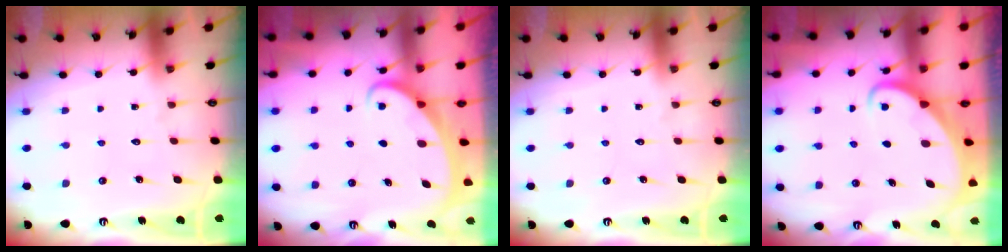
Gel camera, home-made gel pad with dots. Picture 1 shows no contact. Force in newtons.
{"total": 2.1, "press": 2.1, "slide": 0.0}
{"total": 0.0}
{"total": 2.4, "press": 2.4, "slide": 0.3}